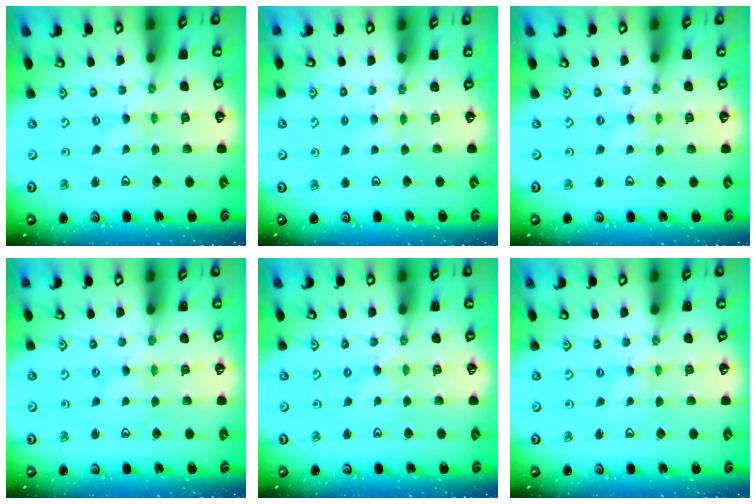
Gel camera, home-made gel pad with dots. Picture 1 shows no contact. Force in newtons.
{"total": 3.9, "press": 3.8, "slide": 0.6}
{"total": 0.0}
{"total": 0.9, "press": 0.8, "slide": 0.2}
{"total": 0.5, "press": 0.5, "slide": 0.2}
{"total": 0.0}